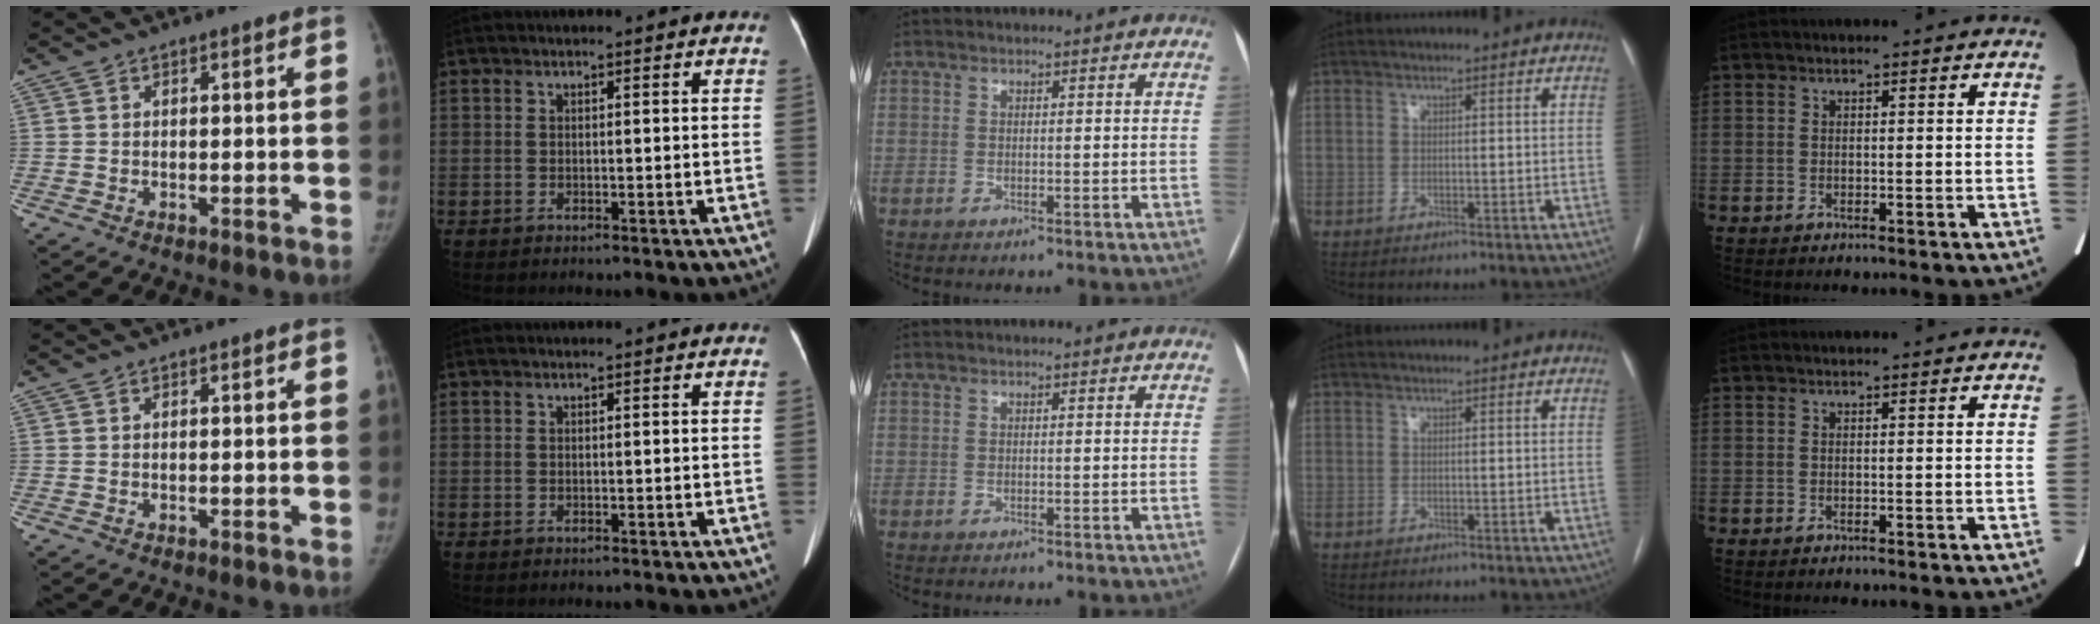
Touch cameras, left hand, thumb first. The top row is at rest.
{}